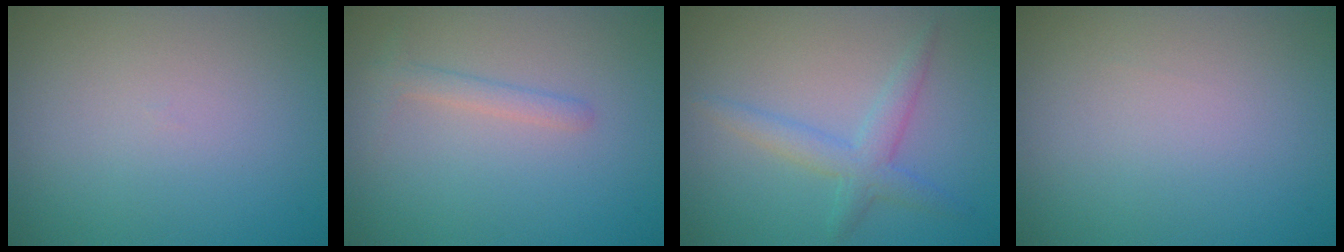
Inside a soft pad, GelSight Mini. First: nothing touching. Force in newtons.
{"total": 1.4, "press": 1.4, "slide": 0.0}
{"total": 2.8, "press": 2.8, "slide": 0.1}
{"total": 0.0}